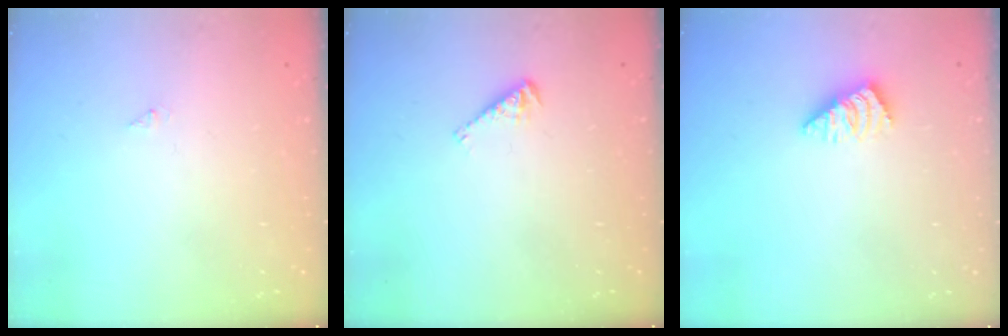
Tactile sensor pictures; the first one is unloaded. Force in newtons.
{"total": 3.4, "press": 3.4, "slide": 0.5}
{"total": 1.5, "press": 1.5, "slide": 0.3}